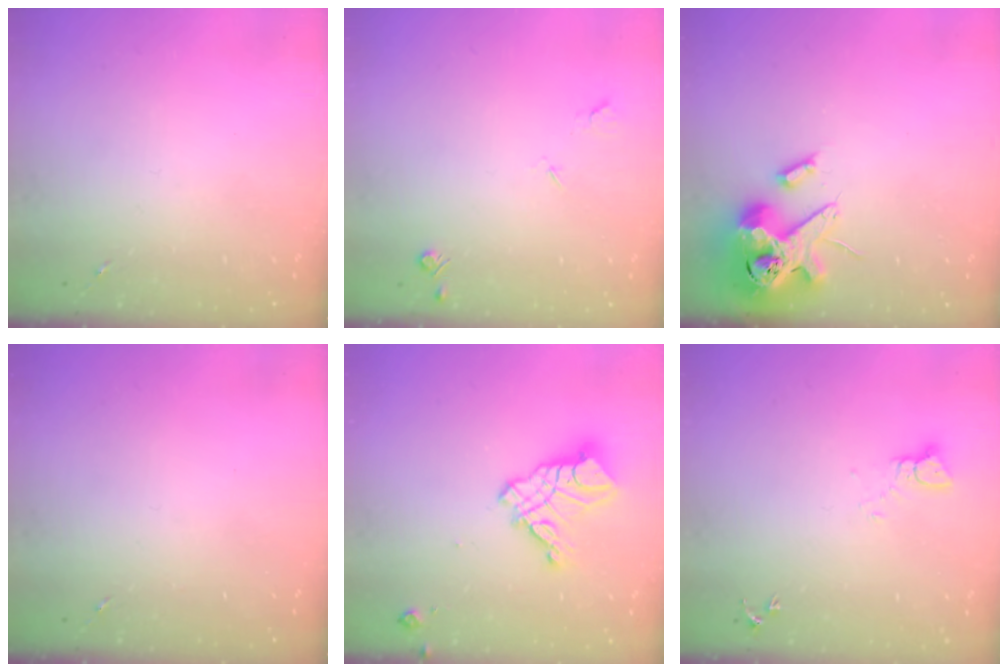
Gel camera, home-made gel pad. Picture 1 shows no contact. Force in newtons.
{"total": 4.6, "press": 4.5, "slide": 0.7}
{"total": 15.3, "press": 15.1, "slide": 2.6}
{"total": 0.0}
{"total": 13.1, "press": 13.0, "slide": 1.3}
{"total": 2.6, "press": 2.6, "slide": 0.1}